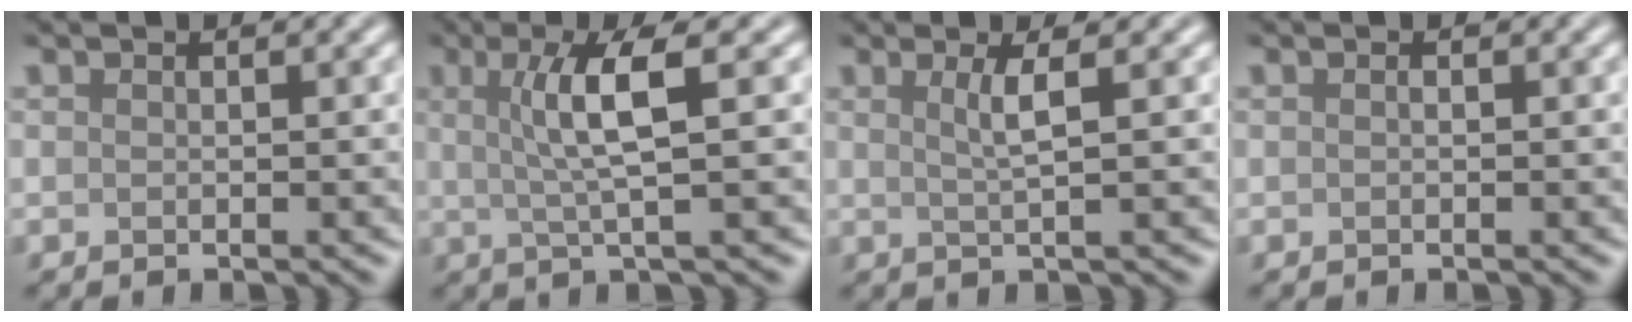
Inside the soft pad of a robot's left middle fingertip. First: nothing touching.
{"total": 4.9, "force": [1.0, 0.8, 4.7], "torque": [-0.087, 0.003, 0.019]}
{"total": 2.4, "force": [0.7, 0.5, 2.3], "torque": [-0.040, 0.000, 0.008]}
{"total": 0.0}